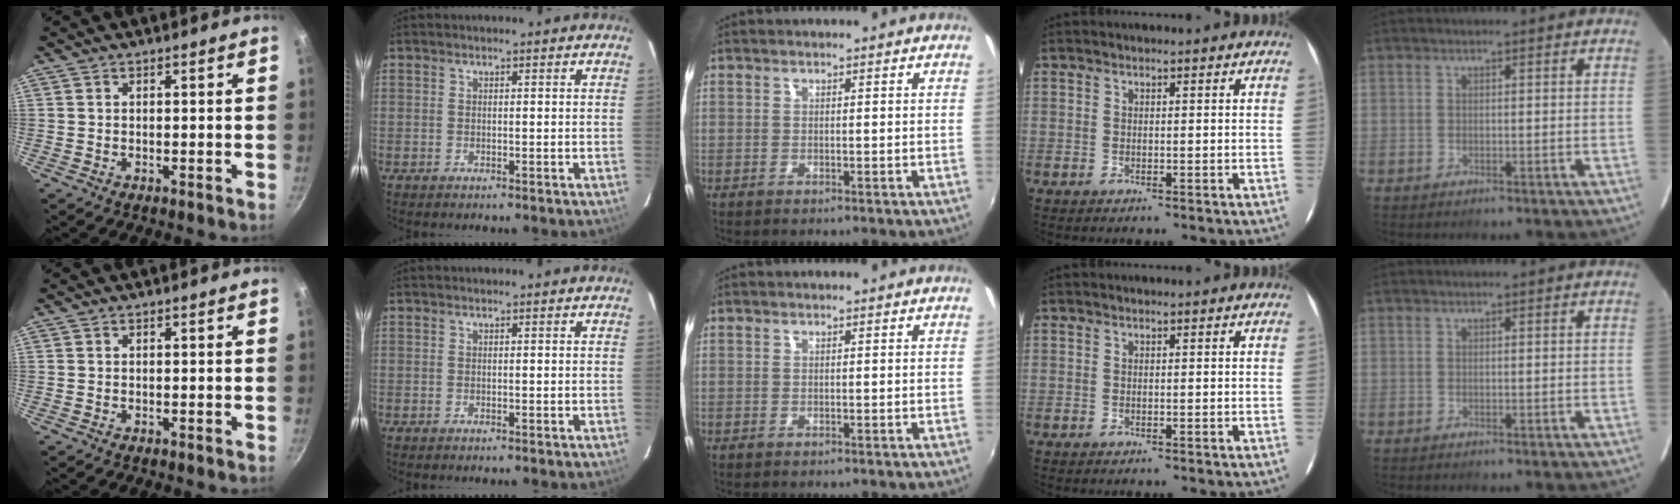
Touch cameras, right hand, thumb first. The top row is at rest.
{}